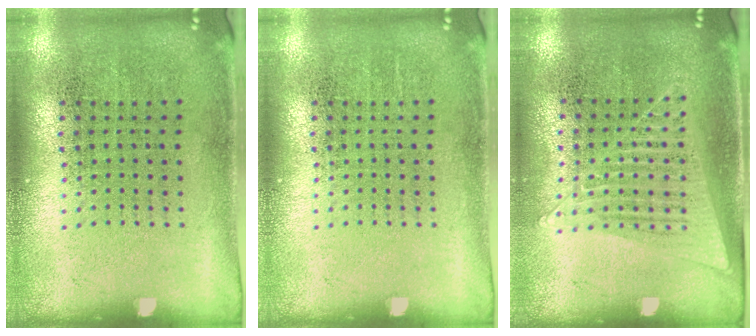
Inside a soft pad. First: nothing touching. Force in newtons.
{"total": 0.0}
{"total": 1.3, "press": 1.2, "slide": 0.5}